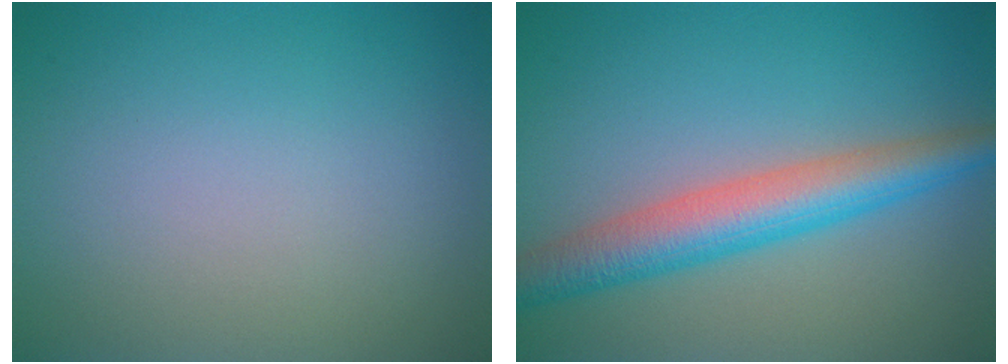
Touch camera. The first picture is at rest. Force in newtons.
{"total": 5.7, "press": 5.7, "slide": 0.1}